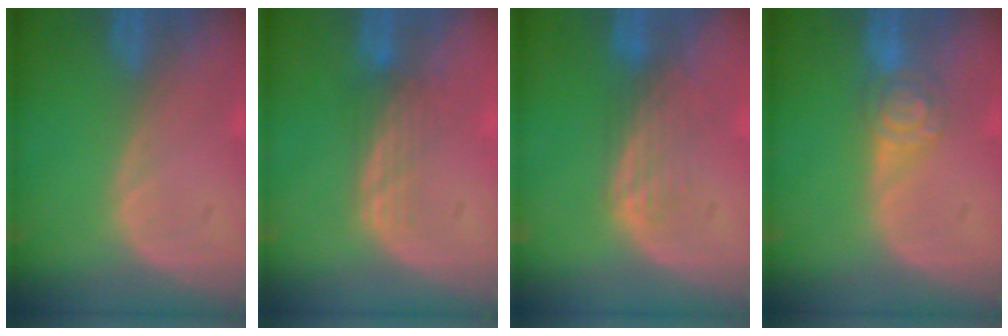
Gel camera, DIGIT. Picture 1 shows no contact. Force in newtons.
{"total": 3.5, "press": 2.8, "slide": 2.1}
{"total": 3.7, "press": 3.1, "slide": 2.0}
{"total": 4.3, "press": 4.3, "slide": 0.2}